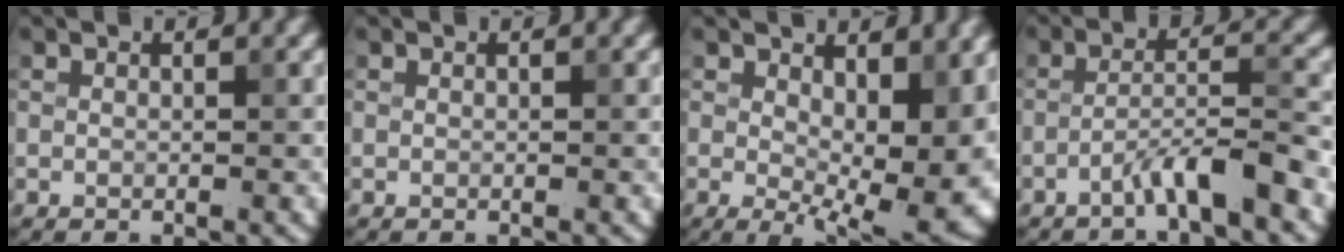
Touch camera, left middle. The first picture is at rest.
{"total": 0.0}
{"total": 11.5, "force": [1.0, 5.9, 9.8], "torque": [-0.118, -0.016, 0.032]}
{"total": 4.0, "force": [-2.6, 0.3, 3.0], "torque": [-0.053, 0.018, -0.052]}